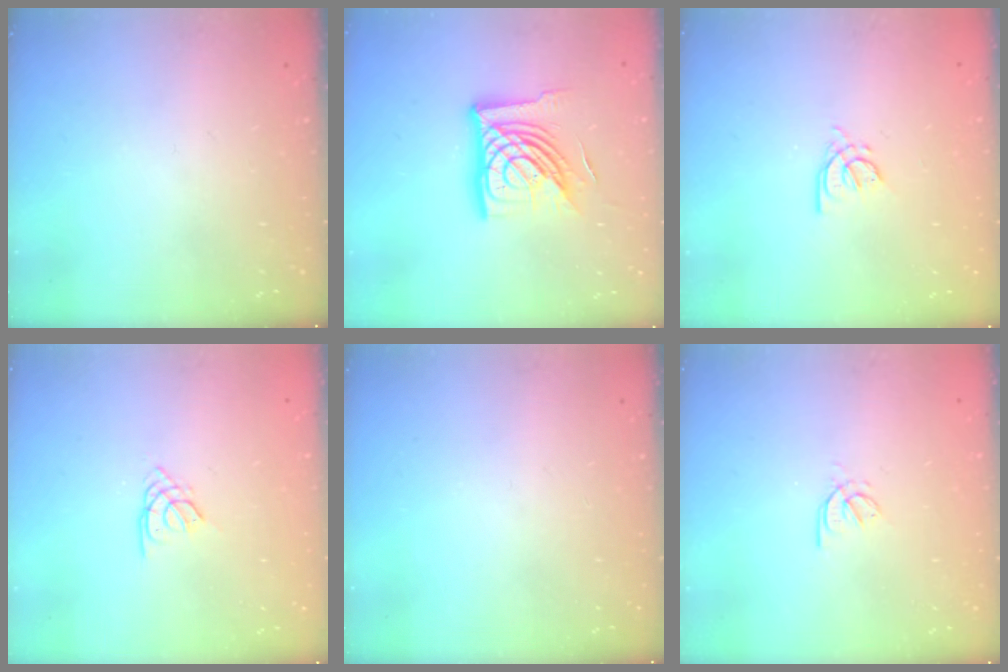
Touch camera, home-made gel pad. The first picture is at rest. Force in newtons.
{"total": 16.8, "press": 16.7, "slide": 1.7}
{"total": 3.9, "press": 3.9, "slide": 0.7}
{"total": 2.5, "press": 2.4, "slide": 0.5}
{"total": 0.0}
{"total": 1.7, "press": 1.6, "slide": 0.5}